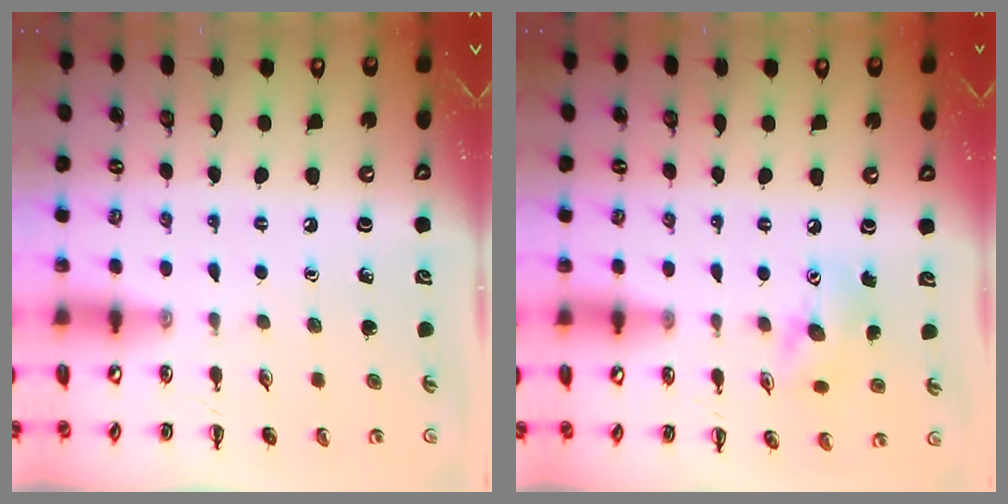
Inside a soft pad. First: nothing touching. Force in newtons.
{"total": 9.7, "press": 9.7, "slide": 1.1}